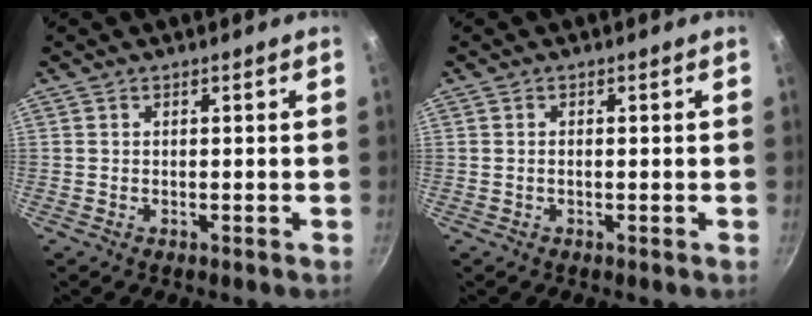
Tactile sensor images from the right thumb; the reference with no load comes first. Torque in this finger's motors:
{"motor_torque": [-0.40, 0.16, -0.41, -0.08, -0.02]}